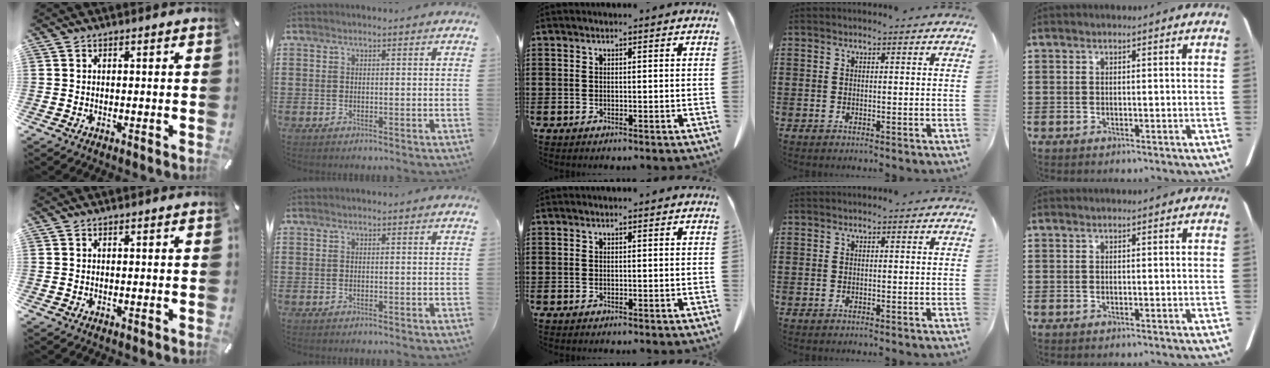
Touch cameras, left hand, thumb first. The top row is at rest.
{}